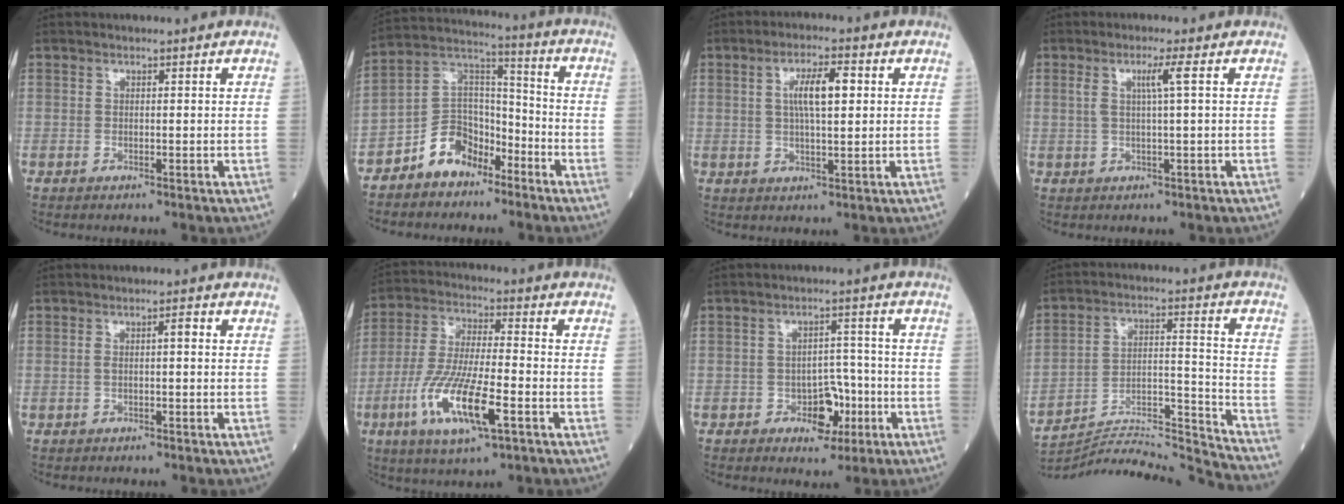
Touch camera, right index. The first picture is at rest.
{"total": 9.0, "force": [-5.9, 5.9, 3.3], "torque": [-0.068, 0.039, -0.111]}
{"total": 6.2, "force": [1.4, 1.2, 5.9], "torque": [-0.110, 0.009, 0.027]}
{"total": 3.2, "force": [0.9, -0.6, 3.0], "torque": [-0.061, 0.002, 0.017]}
{"total": 2.1, "force": [0.1, 0.4, 2.0], "torque": [-0.037, 0.012, 0.004]}
{"total": 13.6, "force": [-5.3, 2.4, 12.3], "torque": [-0.251, -0.017, -0.096]}
{"total": 5.5, "force": [-2.3, 3.2, 3.8], "torque": [-0.051, 0.010, -0.033]}
{"total": 20.2, "force": [-19.8, -1.8, 3.6], "torque": [-0.069, 0.018, -0.309]}